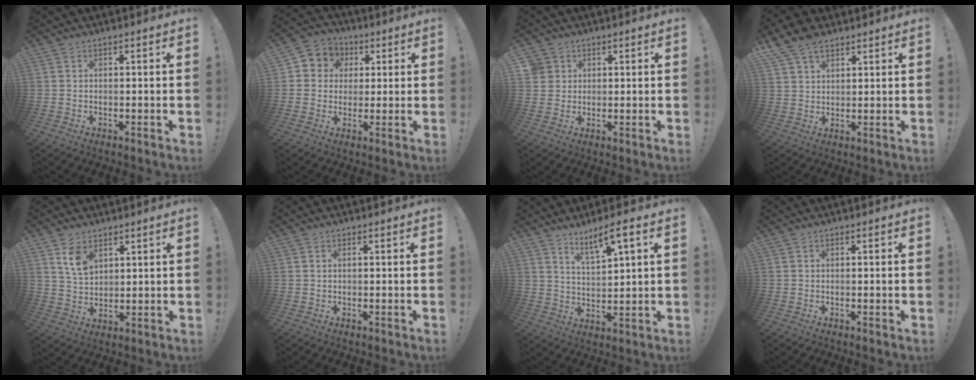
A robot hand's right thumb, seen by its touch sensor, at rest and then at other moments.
{"total": 7.1, "force": [0.6, 6.8, 2.0], "torque": [-0.023, 0.004, 0.017]}
{"total": 4.0, "force": [1.6, 3.6, 0.7], "torque": [-0.009, -0.004, 0.030]}
{"total": 8.0, "force": [5.6, 4.2, 3.7], "torque": [-0.069, -0.018, 0.111]}
{"total": 7.6, "force": [4.4, 4.8, 3.8], "torque": [-0.060, -0.018, 0.082]}
{"total": 0.7, "force": [0.4, 0.1, 0.6], "torque": [-0.011, 0.001, 0.007]}
{"total": 7.5, "force": [5.3, 0.9, 5.3], "torque": [-0.089, -0.029, 0.088]}
{"total": 0.7, "force": [-0.1, -0.3, 0.7], "torque": [-0.012, -0.003, -0.001]}